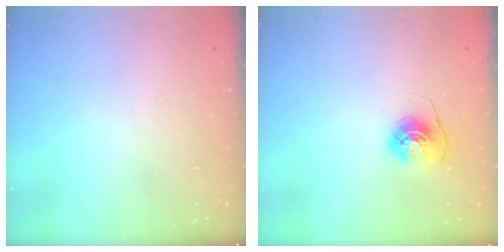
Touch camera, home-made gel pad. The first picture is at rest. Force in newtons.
{"total": 6.9, "press": 6.9, "slide": 0.5}